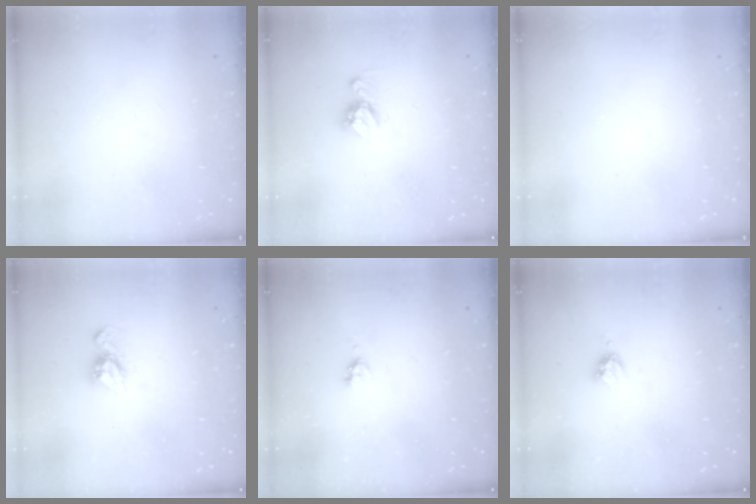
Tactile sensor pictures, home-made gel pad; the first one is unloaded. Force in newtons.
{"total": 8.4, "press": 8.4, "slide": 0.7}
{"total": 0.0}
{"total": 7.8, "press": 7.8, "slide": 0.6}
{"total": 2.6, "press": 2.6, "slide": 0.4}
{"total": 3.6, "press": 3.5, "slide": 0.5}